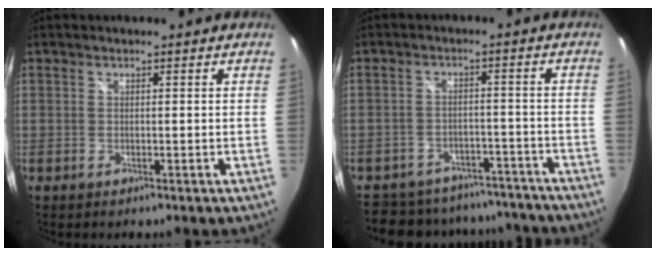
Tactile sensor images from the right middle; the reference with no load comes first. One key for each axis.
{"total": 16.4, "fx": -14.2, "fy": 7.0, "fz": 4.1, "tx": -0.097, "ty": 0.027, "tz": -0.181}